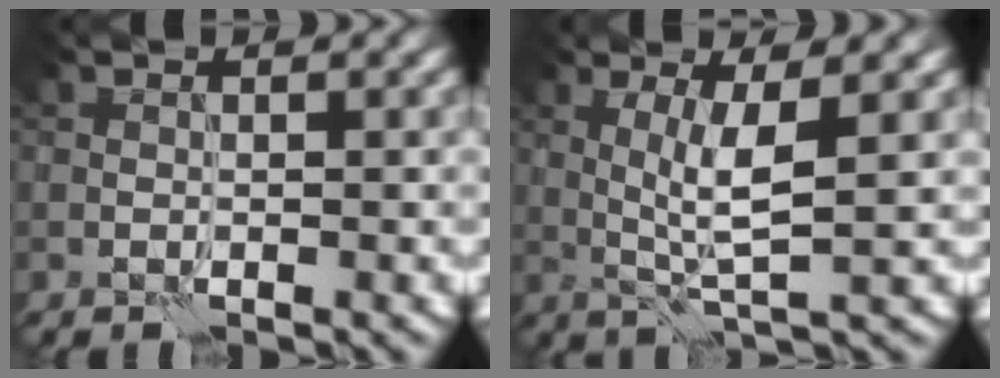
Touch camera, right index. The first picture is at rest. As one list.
[{"total": 3.7, "force": [0.5, 0.2, 3.7], "torque": [-0.078, -0.003, 0.015]}]